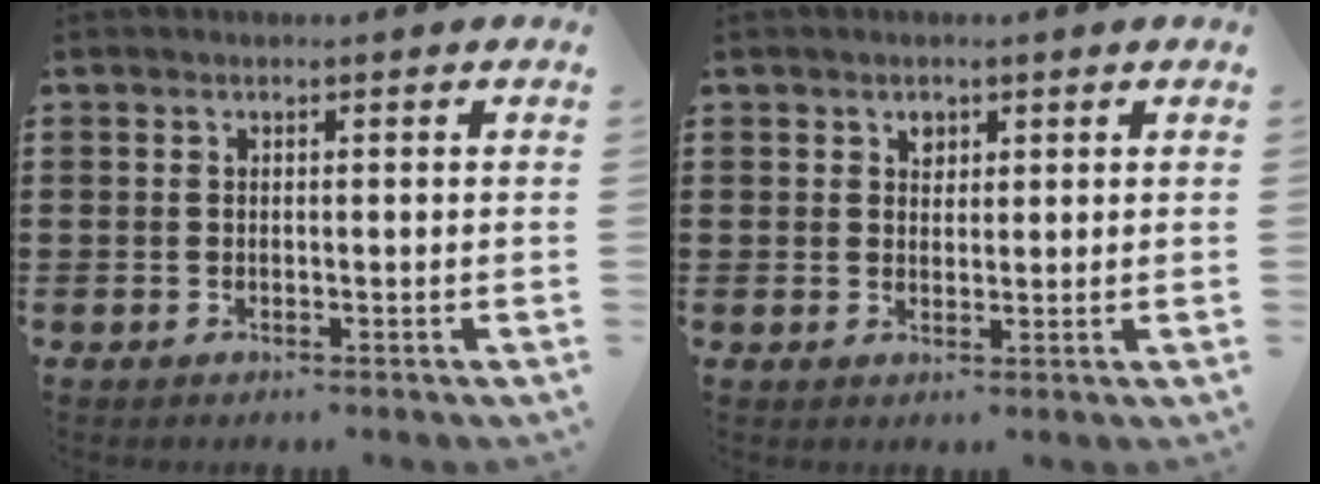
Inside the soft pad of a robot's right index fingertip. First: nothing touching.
{"total": 1.8, "force": [1.0, 1.2, 0.9], "torque": [-0.012, 0.001, 0.017]}